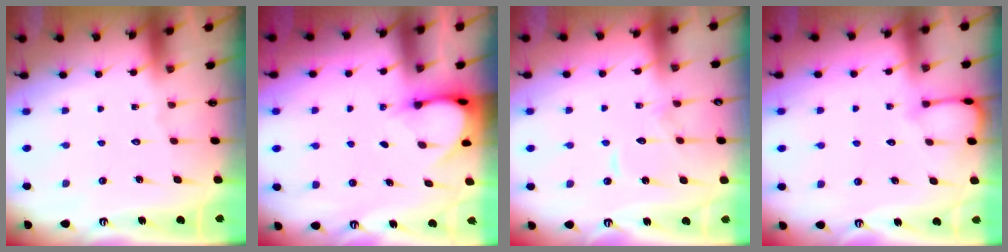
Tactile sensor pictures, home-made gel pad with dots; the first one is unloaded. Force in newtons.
{"total": 3.8, "press": 3.8, "slide": 0.3}
{"total": 9.0, "press": 9.0, "slide": 0.6}
{"total": 4.5, "press": 4.5, "slide": 0.4}